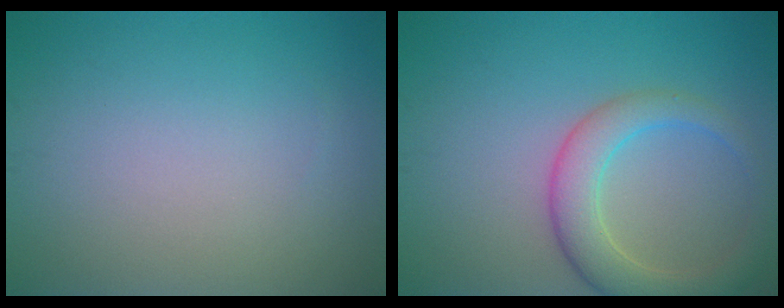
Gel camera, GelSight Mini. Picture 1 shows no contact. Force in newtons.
{"total": 4.7, "press": 4.7, "slide": 0.3}